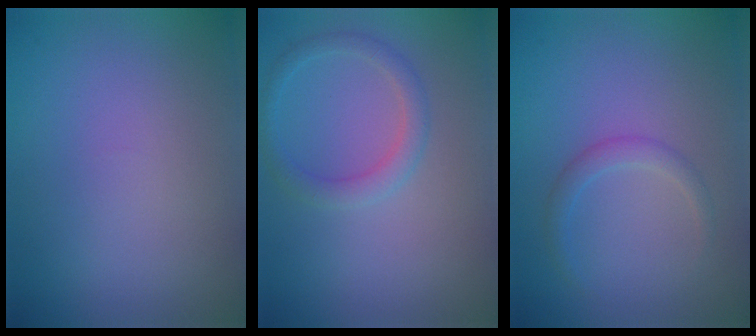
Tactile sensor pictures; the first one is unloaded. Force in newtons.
{"total": 2.0, "press": 2.0, "slide": 0.1}
{"total": 1.4, "press": 1.4, "slide": 0.1}